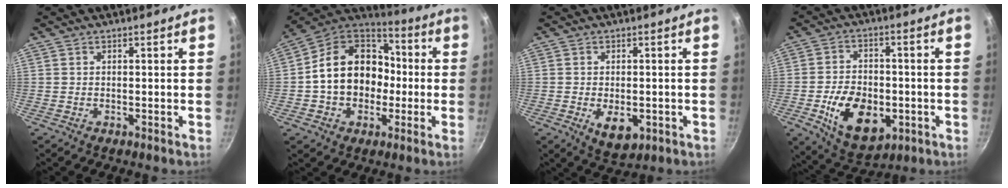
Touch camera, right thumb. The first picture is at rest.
{"total": 18.5, "force": [-0.9, 14.7, 11.2], "torque": [-0.158, 0.048, -0.022]}
{"total": 6.5, "force": [-1.7, 3.7, 5.0], "torque": [-0.062, -0.006, -0.014]}
{"total": 14.8, "force": [-4.1, 9.6, 10.6], "torque": [-0.146, 0.009, -0.053]}